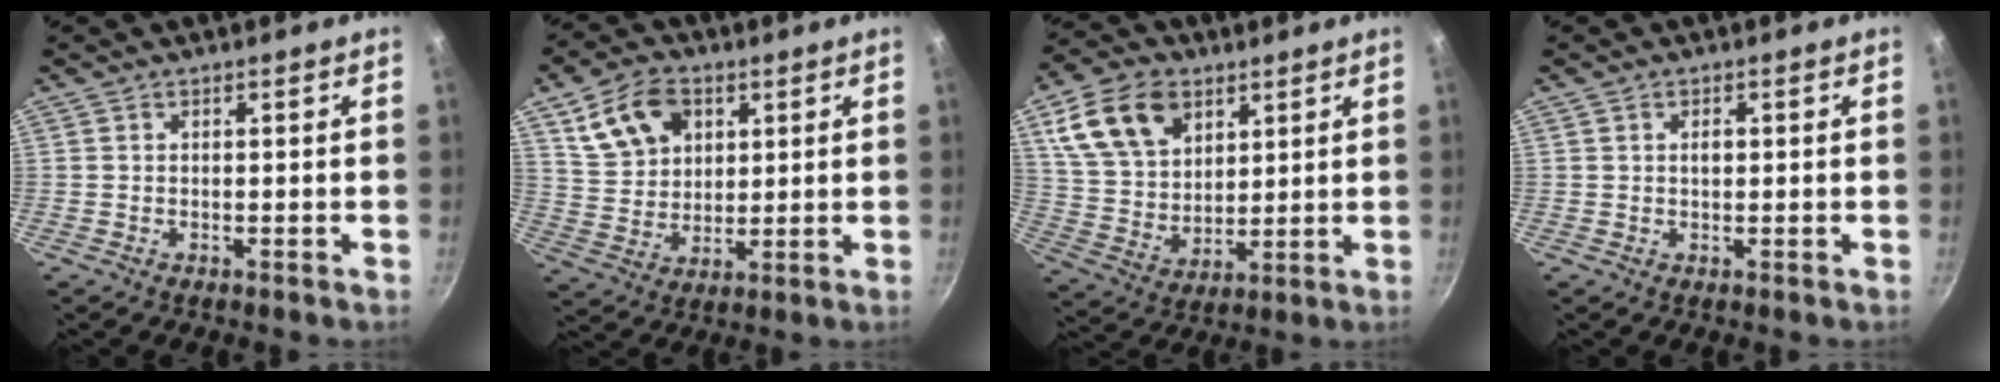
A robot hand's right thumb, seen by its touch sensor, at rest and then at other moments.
{"total": 12.3, "force": [5.2, 8.8, 6.9], "torque": [-0.104, -0.010, 0.101]}
{"total": 15.8, "force": [7.2, 10.7, 9.2], "torque": [-0.141, -0.017, 0.144]}
{"total": 1.5, "force": [0.3, 0.9, 1.2], "torque": [-0.014, 0.003, 0.005]}